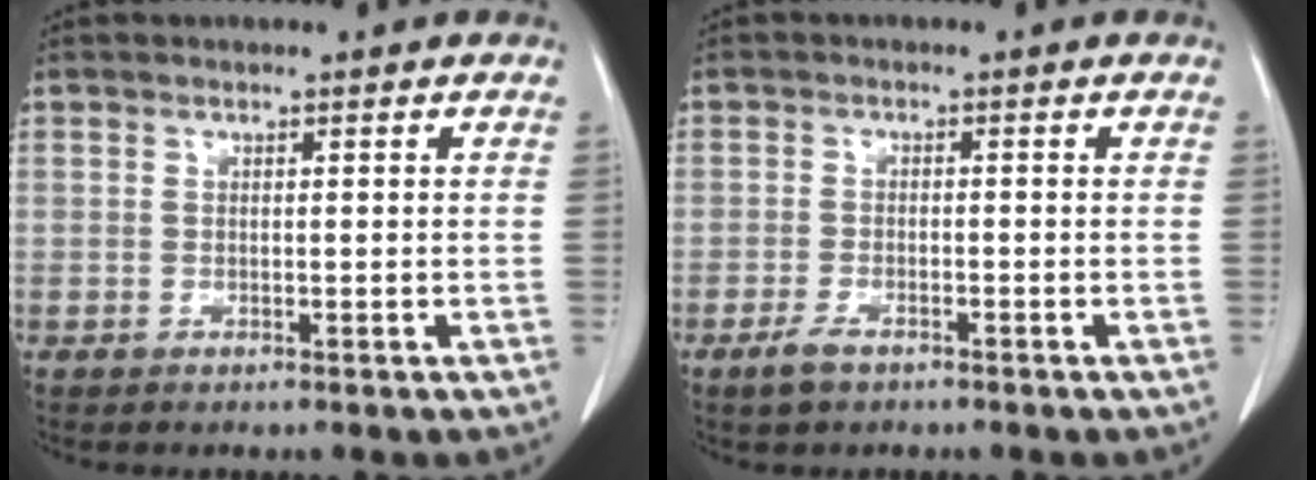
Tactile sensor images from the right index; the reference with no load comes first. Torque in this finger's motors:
{"motor_torque": [0.25, -0.19, 0.09, 0.04]}